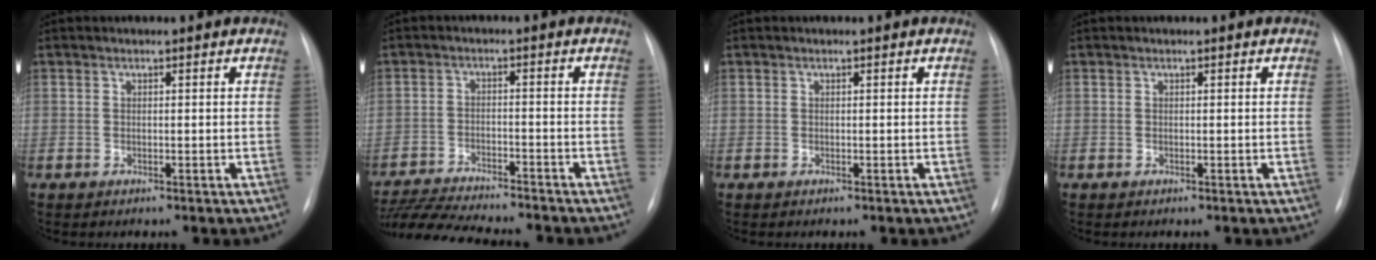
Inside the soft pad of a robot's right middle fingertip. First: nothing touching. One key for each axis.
{"total": 15.0, "fx": -13.7, "fy": 1.3, "fz": 6.0, "tx": -0.108, "ty": -0.016, "tz": -0.210}
{"total": 0.0}
{"total": 0.0}